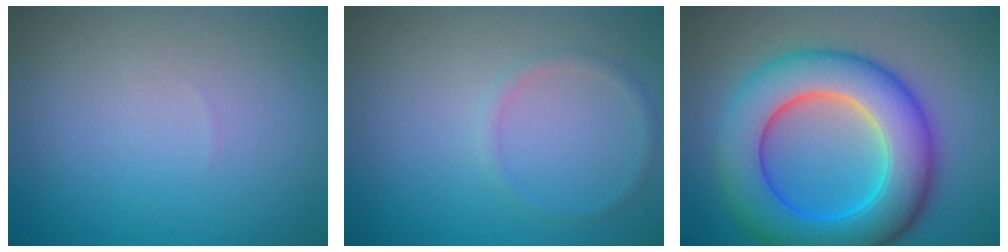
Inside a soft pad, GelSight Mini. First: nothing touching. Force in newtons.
{"total": 1.0, "press": 1.0, "slide": 0.0}
{"total": 10.6, "press": 10.5, "slide": 0.3}